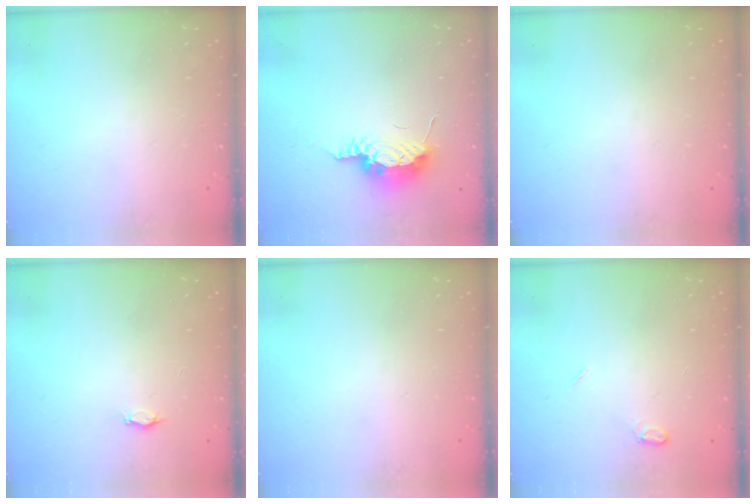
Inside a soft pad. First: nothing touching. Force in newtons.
{"total": 9.2, "press": 8.7, "slide": 2.8}
{"total": 0.0}
{"total": 2.2, "press": 2.2, "slide": 0.3}
{"total": 0.0}
{"total": 4.7, "press": 4.7, "slide": 0.5}